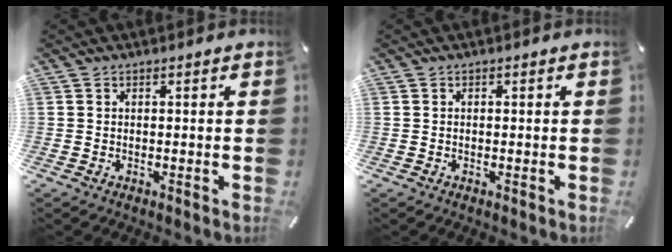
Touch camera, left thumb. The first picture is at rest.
{"total": 0.0}